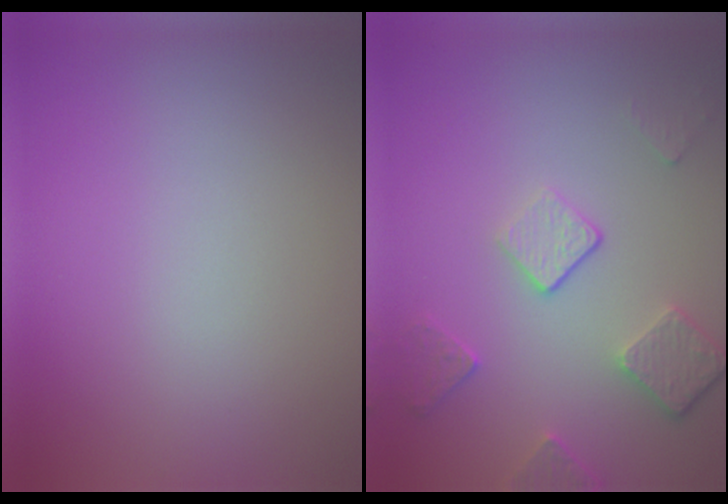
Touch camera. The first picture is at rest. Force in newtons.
{"total": 3.9, "press": 3.1, "slide": 2.4}